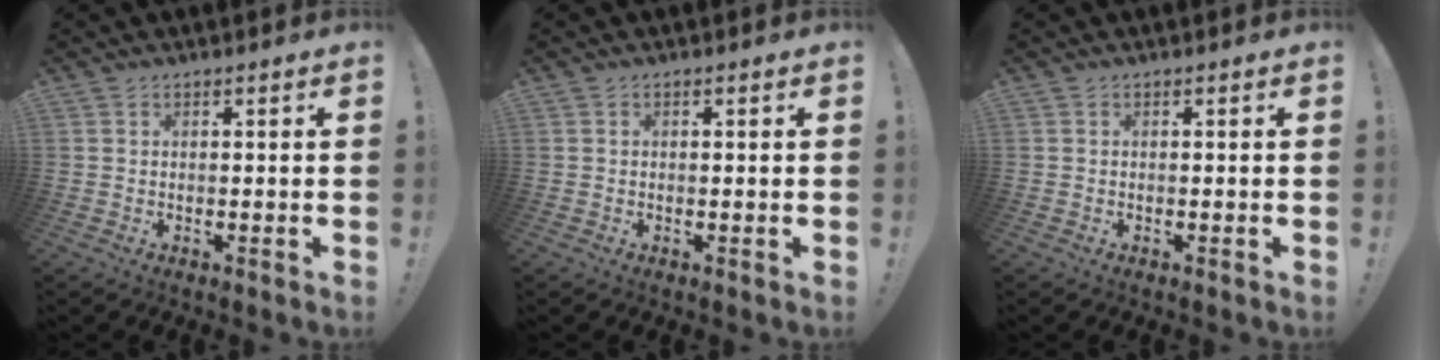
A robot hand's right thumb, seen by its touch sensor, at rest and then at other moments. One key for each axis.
{"total": 0.0}
{"total": 0.0}